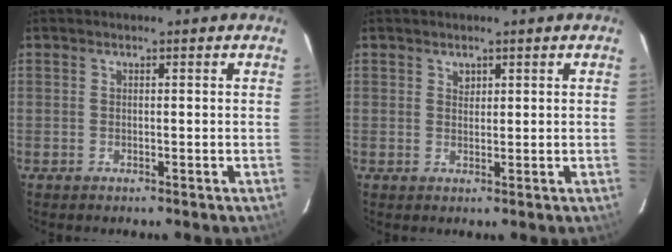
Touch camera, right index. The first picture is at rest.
{"total": 1.2, "force": [0.8, 0.9, 0.3], "torque": [0.000, 0.003, 0.014]}